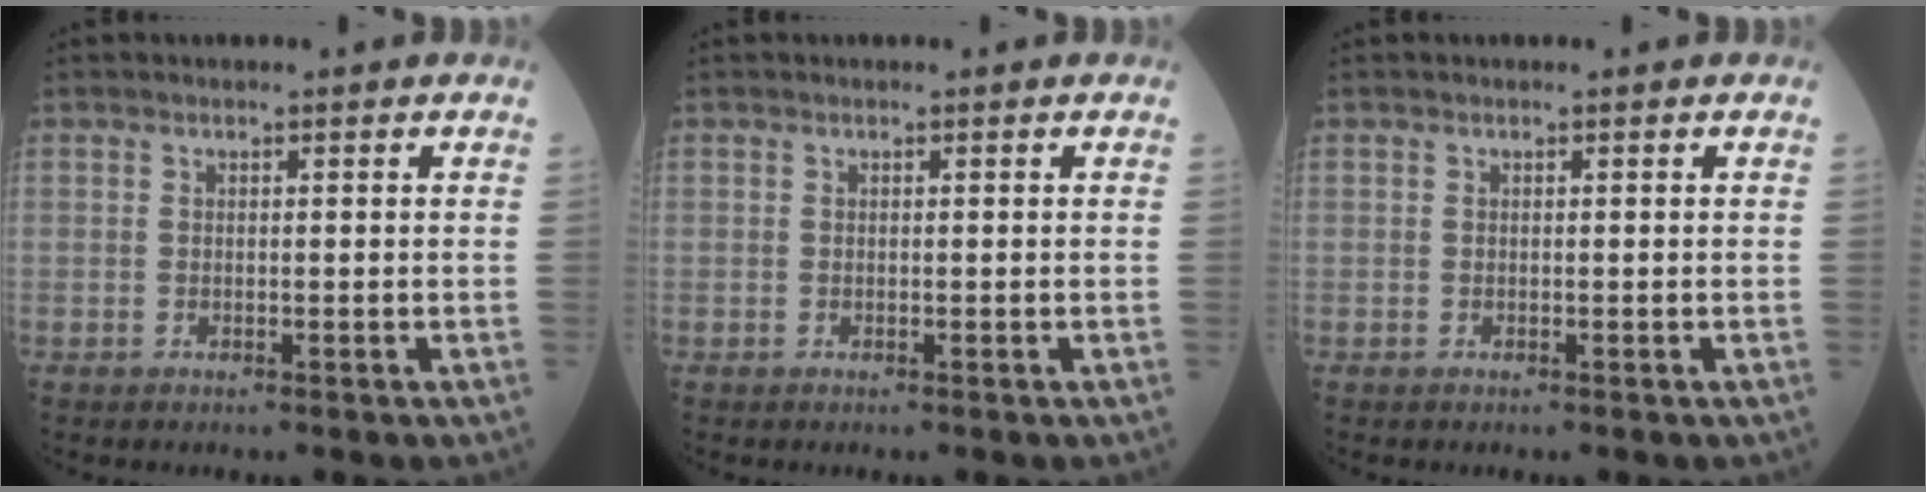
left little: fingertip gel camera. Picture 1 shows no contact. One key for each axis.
{"total": 0.0}
{"total": 0.0}